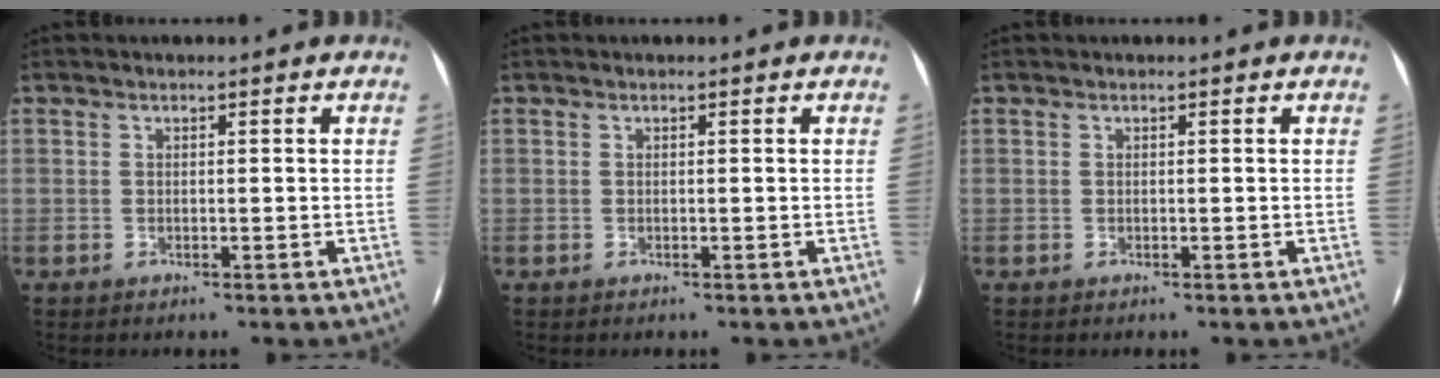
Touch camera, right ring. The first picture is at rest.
{"total": 0.0}
{"total": 0.0}